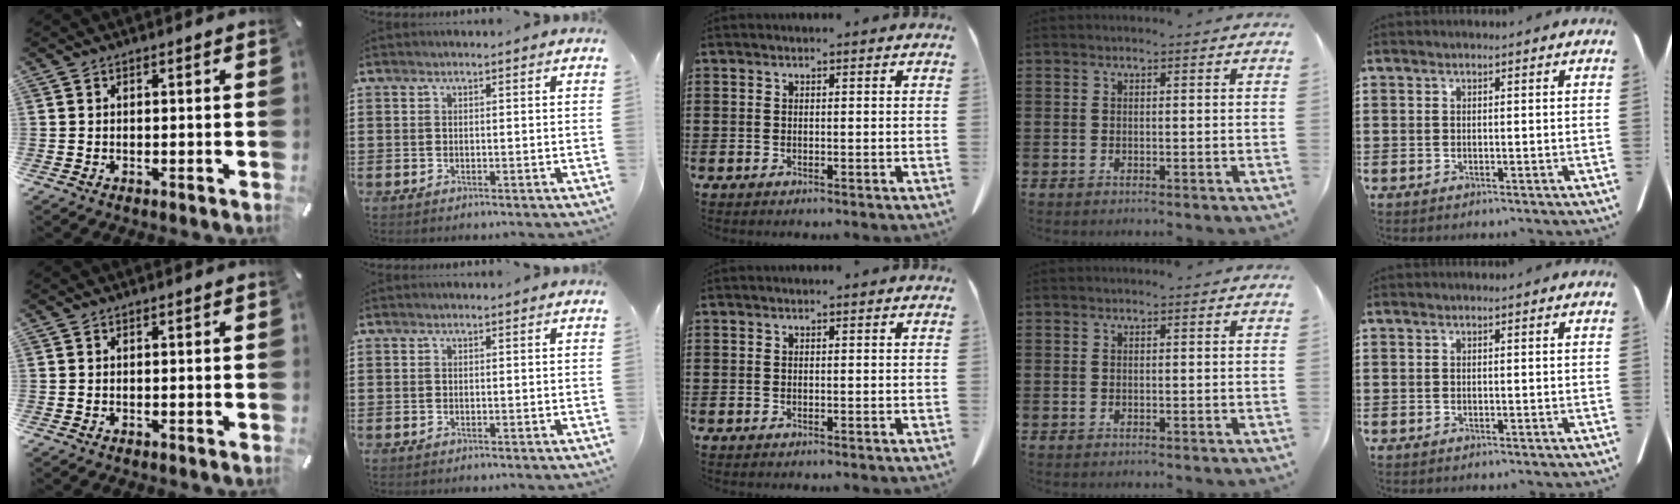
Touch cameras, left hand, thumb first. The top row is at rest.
{}